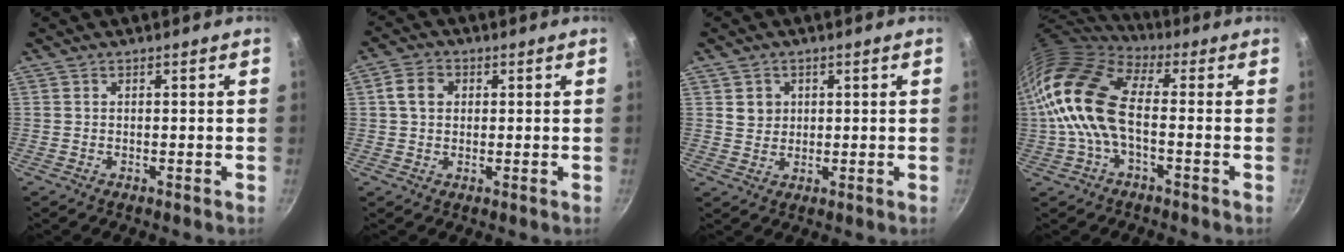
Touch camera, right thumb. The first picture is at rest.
{"total": 4.9, "force": [1.0, 3.9, 2.8], "torque": [-0.039, 0.007, 0.012]}
{"total": 3.5, "force": [0.9, 3.2, 1.1], "torque": [-0.001, 0.002, 0.018]}
{"total": 16.1, "force": [-0.9, 8.5, 13.6], "torque": [-0.251, 0.024, -0.030]}